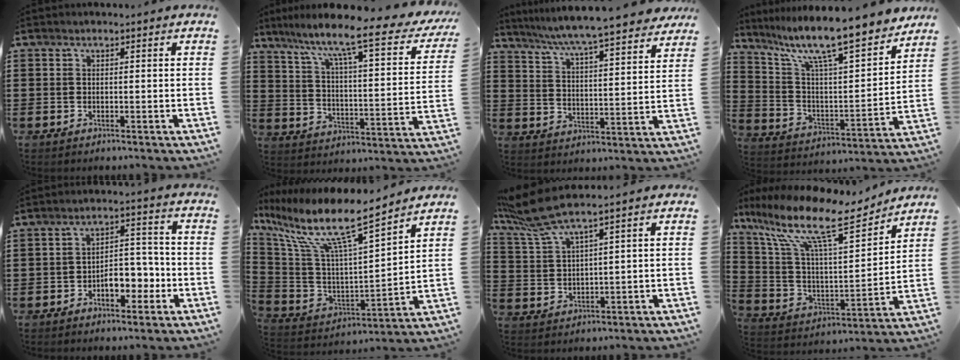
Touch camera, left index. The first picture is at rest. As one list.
[{"total": 10.3, "force": [7.6, 0.9, 6.9], "torque": [-0.136, -0.060, 0.113]}, {"total": 6.2, "force": [5.7, -0.7, 2.2], "torque": [-0.067, -0.046, 0.092]}, {"total": 11.7, "force": [9.7, 0.9, 6.5], "torque": [-0.154, -0.069, 0.157]}, {"total": 6.1, "force": [-2.6, 3.4, 4.4], "torque": [-0.067, 0.009, -0.050]}, {"total": 13.0, "force": [8.9, 1.7, 9.4], "torque": [-0.214, -0.057, 0.142]}, {"total": 7.1, "force": [5.4, 0.7, 4.5], "torque": [-0.122, -0.016, 0.091]}, {"total": 15.2, "force": [10.2, 3.5, 10.7], "torque": [-0.245, -0.051, 0.168]}]